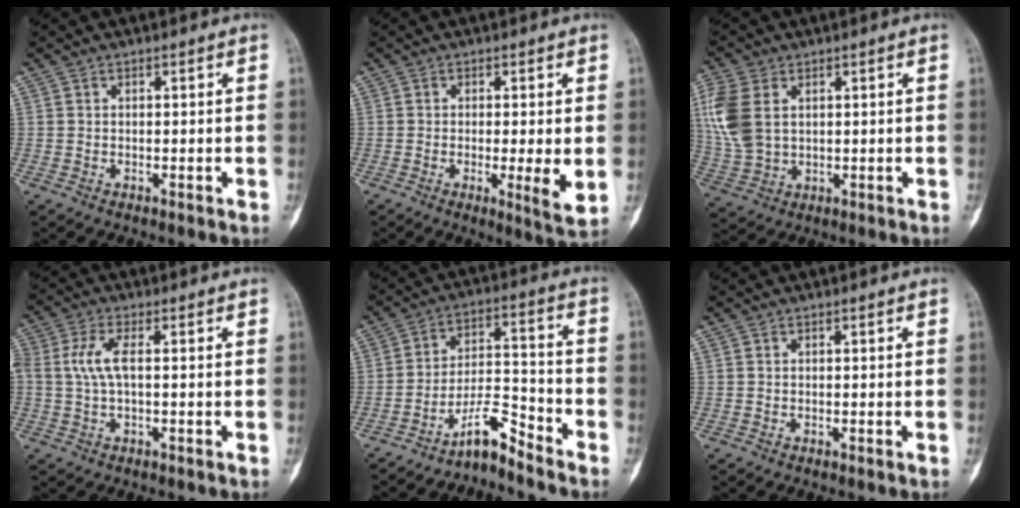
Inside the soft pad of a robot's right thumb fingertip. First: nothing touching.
{"total": 5.8, "force": [-0.5, 0.8, 5.7], "torque": [-0.093, -0.018, -0.012]}
{"total": 11.6, "force": [3.1, 7.6, 8.2], "torque": [-0.198, -0.001, 0.070]}
{"total": 5.2, "force": [0.3, 2.1, 4.8], "torque": [-0.130, 0.013, 0.004]}
{"total": 7.6, "force": [-6.5, 1.4, 3.6], "torque": [-0.061, 0.076, -0.120]}
{"total": 0.0}